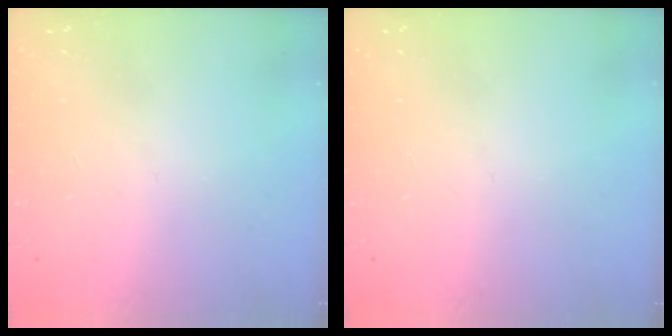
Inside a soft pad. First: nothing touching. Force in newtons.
{"total": 0.0}